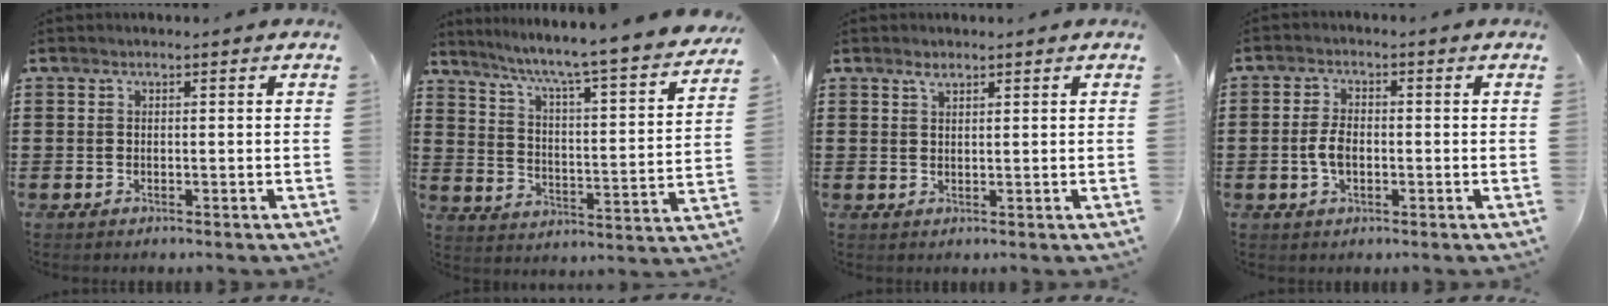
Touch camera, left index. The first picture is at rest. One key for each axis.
{"total": 5.1, "fx": 4.3, "fy": -0.8, "fz": 2.7, "tx": -0.074, "ty": -0.051, "tz": 0.058}
{"total": 1.3, "fx": 1.0, "fy": 0.4, "fz": 0.7, "tx": -0.016, "ty": 0.001, "tz": 0.018}
{"total": 3.8, "fx": -0.6, "fy": 1.9, "fz": 3.2, "tx": -0.074, "ty": 0.000, "tz": -0.016}